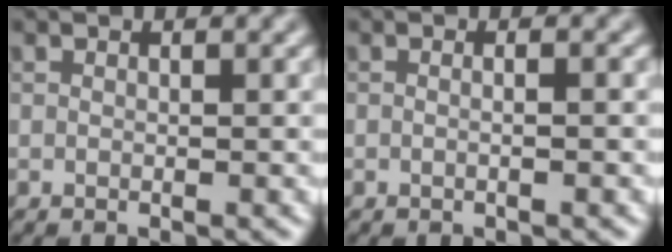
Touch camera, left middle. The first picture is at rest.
{"total": 1.9, "force": [0.2, 1.0, 1.6], "torque": [-0.003, -0.015, -0.018]}